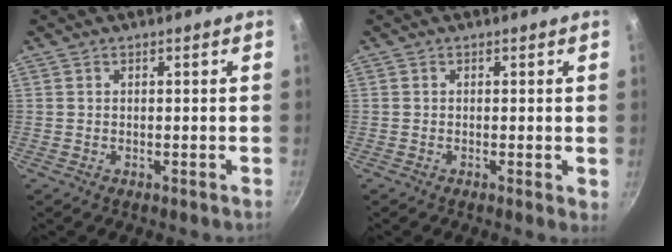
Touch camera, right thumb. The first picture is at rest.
{"total": 1.0, "force": [0.0, 0.3, 1.0], "torque": [-0.014, -0.004, -0.004]}